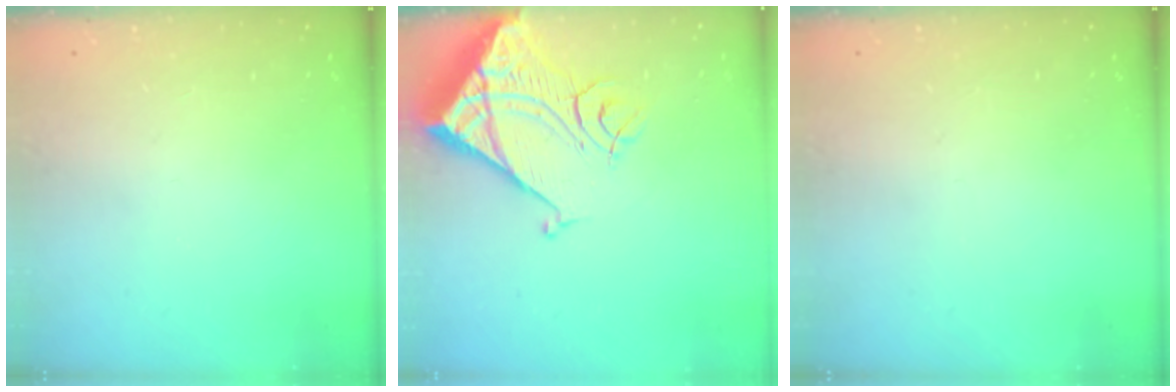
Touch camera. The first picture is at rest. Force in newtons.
{"total": 14.6, "press": 14.5, "slide": 2.0}
{"total": 0.0}